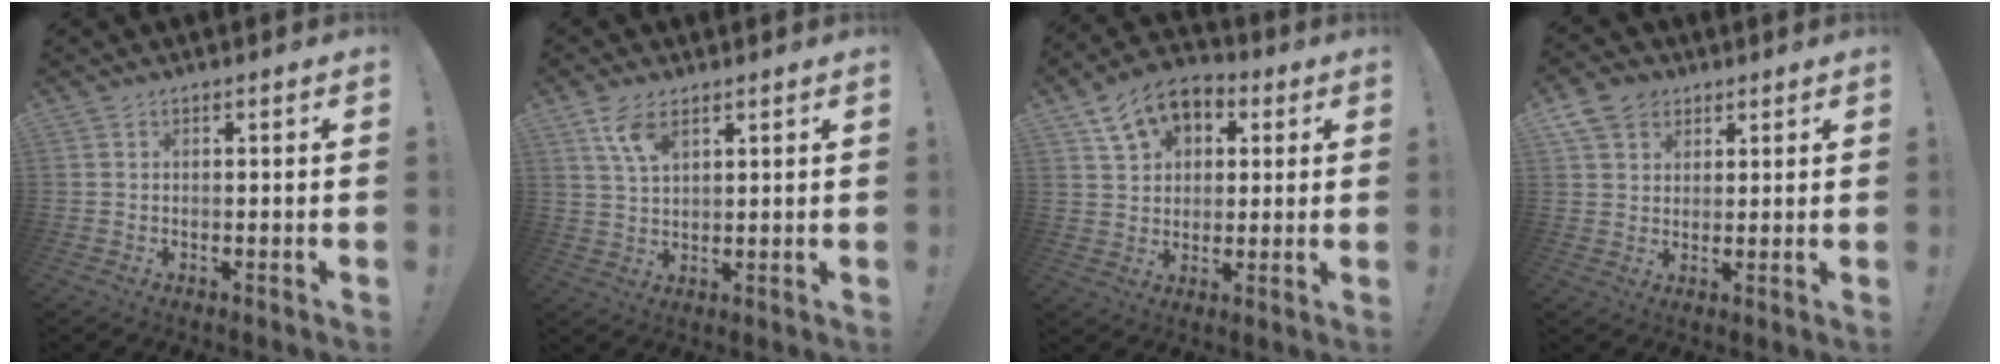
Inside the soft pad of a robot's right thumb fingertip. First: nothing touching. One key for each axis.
{"total": 6.9, "fx": 4.0, "fy": 3.2, "fz": 4.6, "tx": -0.079, "ty": -0.014, "tz": 0.074}
{"total": 10.6, "fx": 5.4, "fy": 7.8, "fz": 4.7, "tx": -0.075, "ty": -0.019, "tz": 0.107}
{"total": 7.8, "fx": 4.3, "fy": 6.0, "fz": 2.4, "tx": -0.034, "ty": -0.019, "tz": 0.087}